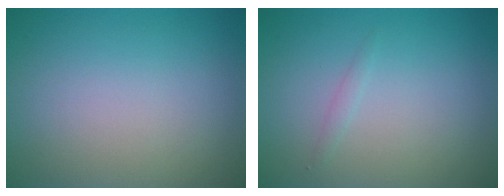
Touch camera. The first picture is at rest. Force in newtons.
{"total": 0.6, "press": 0.6, "slide": 0.0}